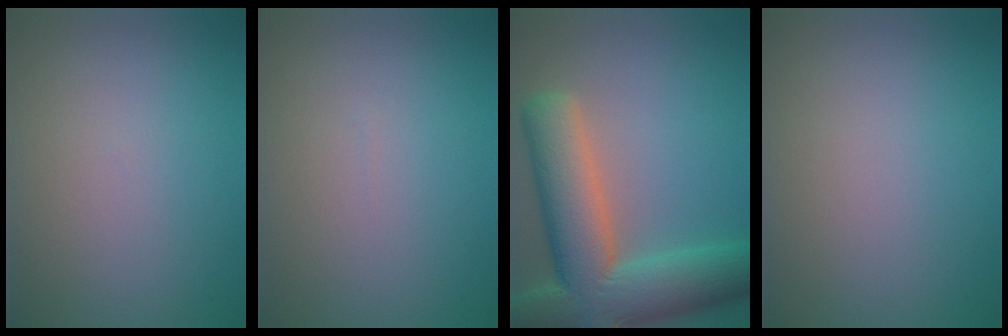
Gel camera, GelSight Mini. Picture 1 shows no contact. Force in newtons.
{"total": 0.0}
{"total": 12.6, "press": 12.6, "slide": 1.1}
{"total": 0.0}